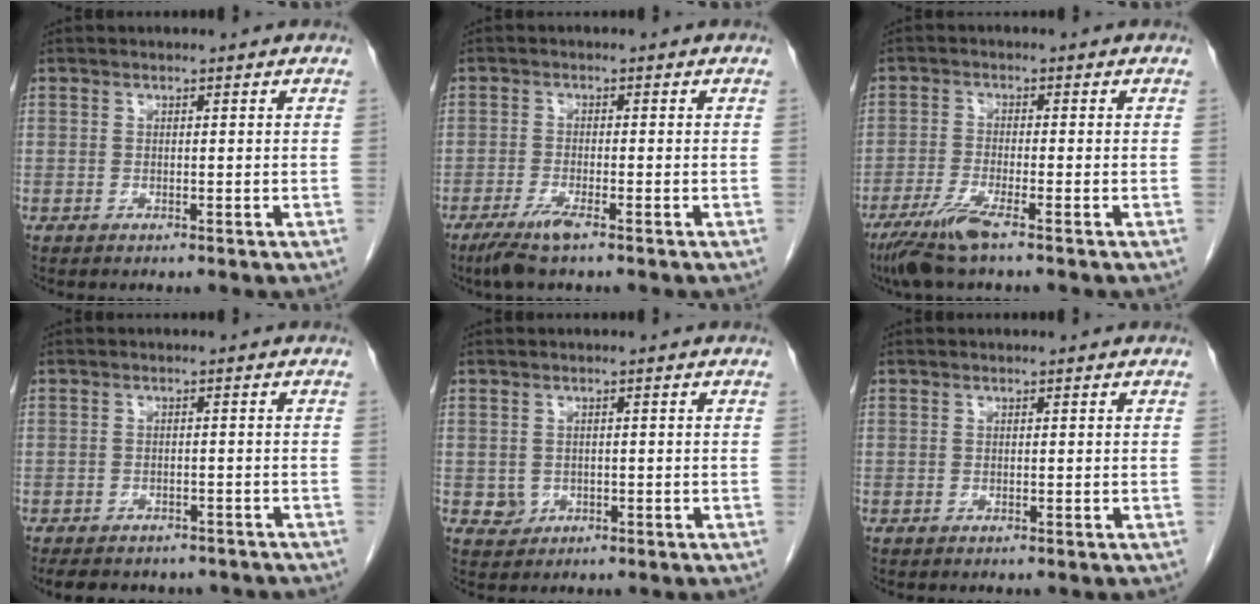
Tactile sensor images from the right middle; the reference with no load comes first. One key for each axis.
{"total": 4.0, "fx": -2.7, "fy": 0.1, "fz": 2.9, "tx": -0.064, "ty": -0.012, "tz": -0.054}
{"total": 5.7, "fx": -3.8, "fy": 0.0, "fz": 4.3, "tx": -0.089, "ty": -0.018, "tz": -0.077}
{"total": 10.9, "fx": -9.3, "fy": 4.5, "fz": 3.6, "tx": -0.066, "ty": 0.000, "tz": -0.109}
{"total": 1.9, "fx": -0.3, "fy": 1.8, "fz": 0.6, "tx": -0.007, "ty": 0.004, "tz": 0.001}
{"total": 0.0}